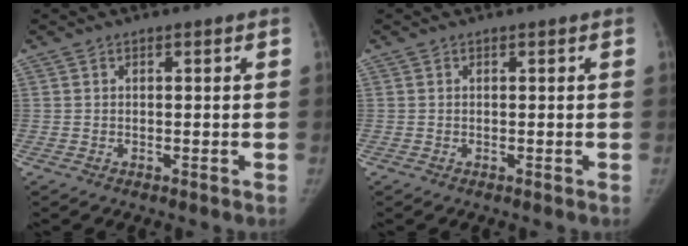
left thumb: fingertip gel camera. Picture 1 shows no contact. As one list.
[{"total": 0.0}]